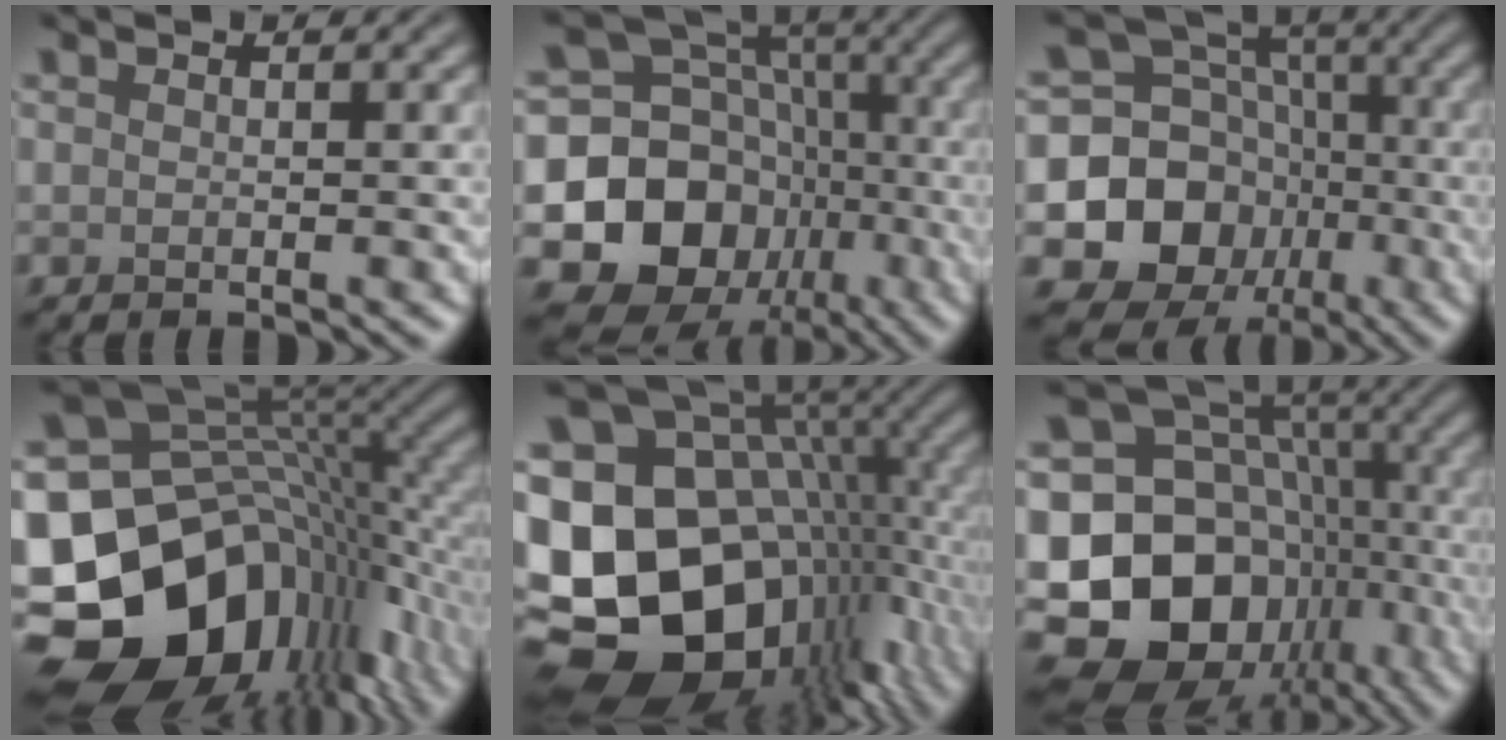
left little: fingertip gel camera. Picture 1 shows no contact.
{"total": 14.5, "force": [-4.2, 12.5, 6.1], "torque": [-0.118, 0.002, -0.096]}
{"total": 11.0, "force": [-2.8, 9.7, 4.4], "torque": [-0.089, -0.005, -0.068]}
{"total": 19.2, "force": [-6.4, 14.0, 11.5], "torque": [-0.223, -0.020, -0.088]}
{"total": 22.7, "force": [-3.9, 17.2, 14.3], "torque": [-0.262, -0.017, -0.085]}
{"total": 17.8, "force": [-4.9, 14.6, 8.8], "torque": [-0.166, 0.004, -0.076]}